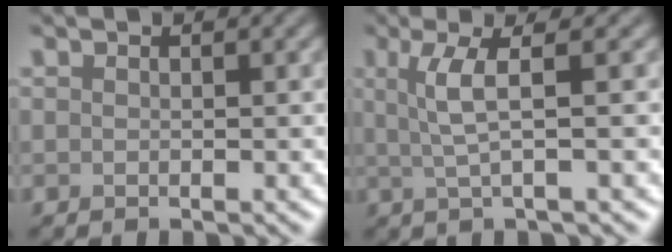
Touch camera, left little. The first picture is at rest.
{"total": 3.6, "force": [0.8, 0.6, 3.4], "torque": [-0.065, 0.002, 0.018]}